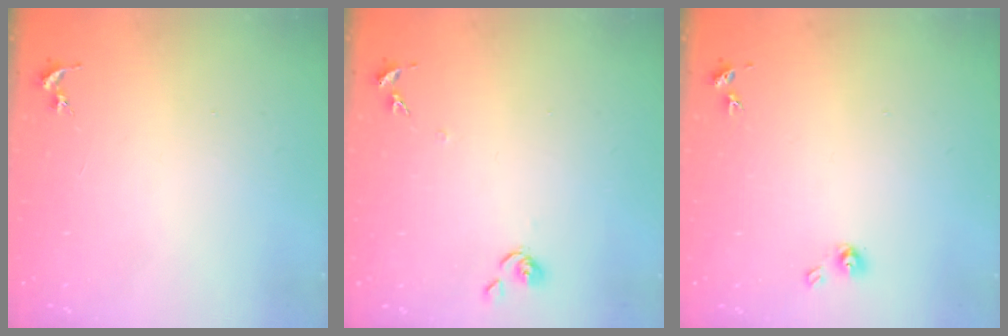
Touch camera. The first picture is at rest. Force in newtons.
{"total": 6.7, "press": 6.7, "slide": 0.6}
{"total": 4.9, "press": 4.9, "slide": 0.5}